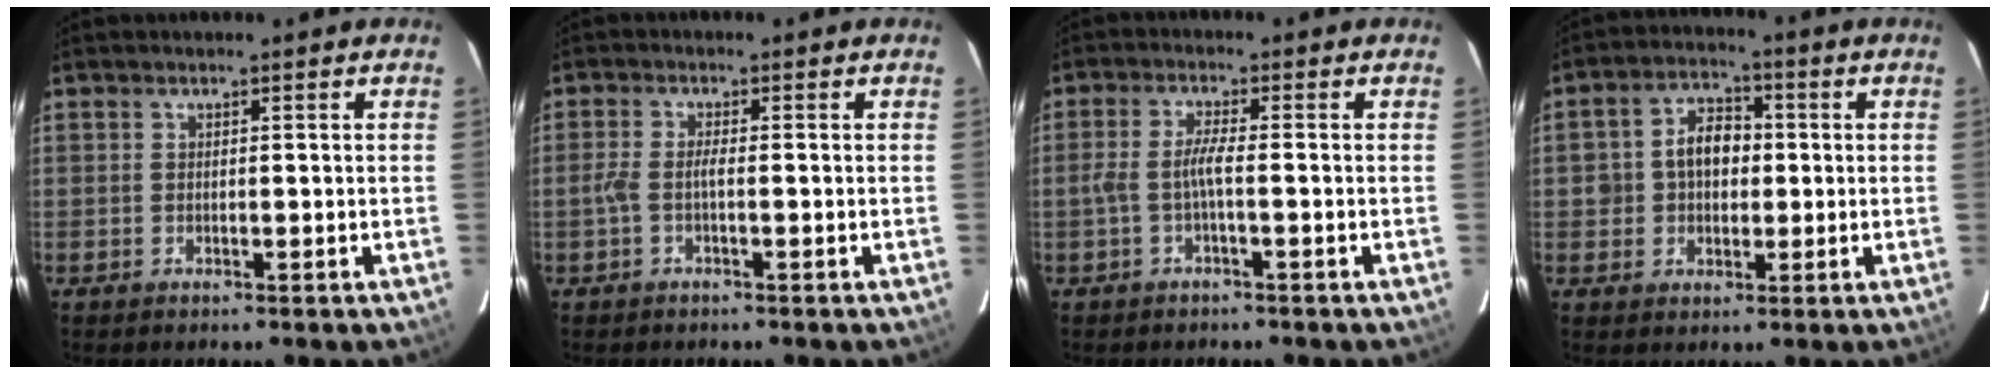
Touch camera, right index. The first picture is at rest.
{"total": 2.3, "force": [-1.0, 0.2, 2.0], "torque": [-0.045, 0.003, -0.021]}
{"total": 3.2, "force": [-1.3, -0.1, 2.9], "torque": [-0.068, 0.005, -0.024]}
{"total": 7.0, "force": [0.1, 5.4, 4.4], "torque": [-0.079, 0.025, 0.009]}